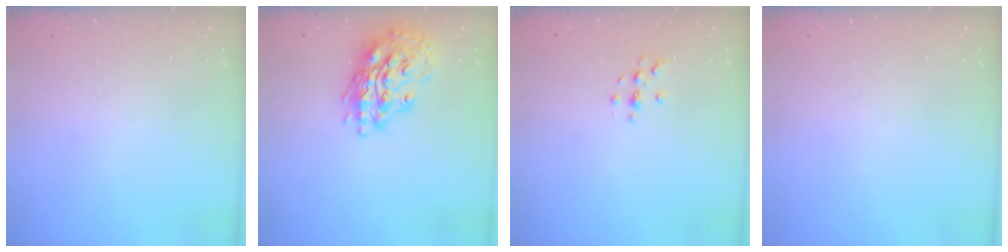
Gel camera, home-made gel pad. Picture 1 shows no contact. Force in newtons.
{"total": 17.6, "press": 17.5, "slide": 2.3}
{"total": 4.3, "press": 4.2, "slide": 1.0}
{"total": 0.0}